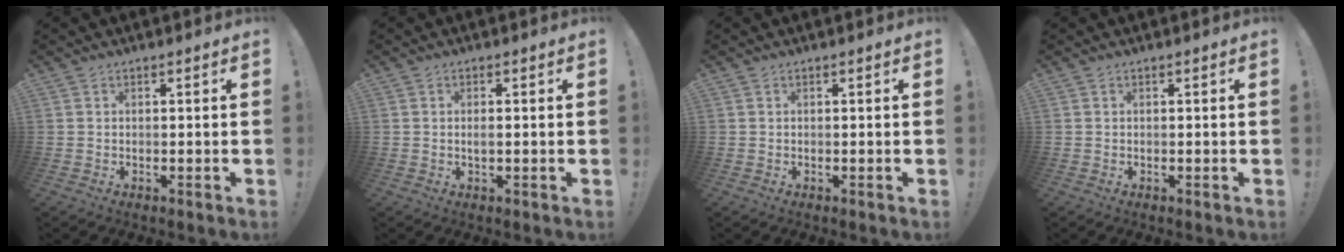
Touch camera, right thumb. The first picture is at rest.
{"total": 1.5, "force": [-0.2, 0.3, 1.4], "torque": [-0.024, 0.001, -0.006]}
{"total": 0.0}
{"total": 0.0}